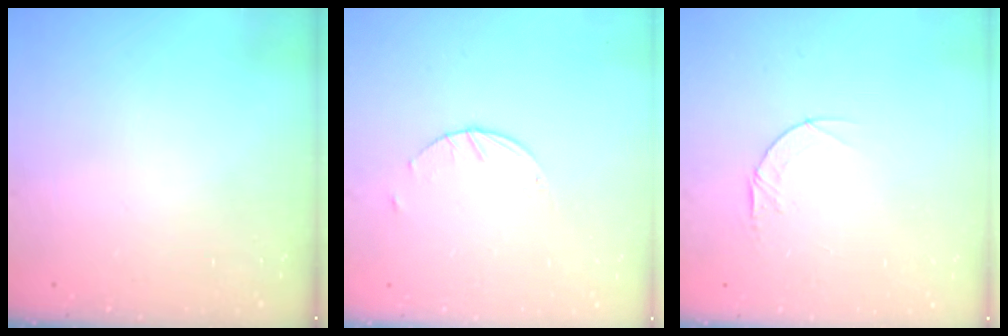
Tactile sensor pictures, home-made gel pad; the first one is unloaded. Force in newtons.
{"total": 2.6, "press": 2.6, "slide": 0.4}
{"total": 4.1, "press": 4.1, "slide": 0.4}